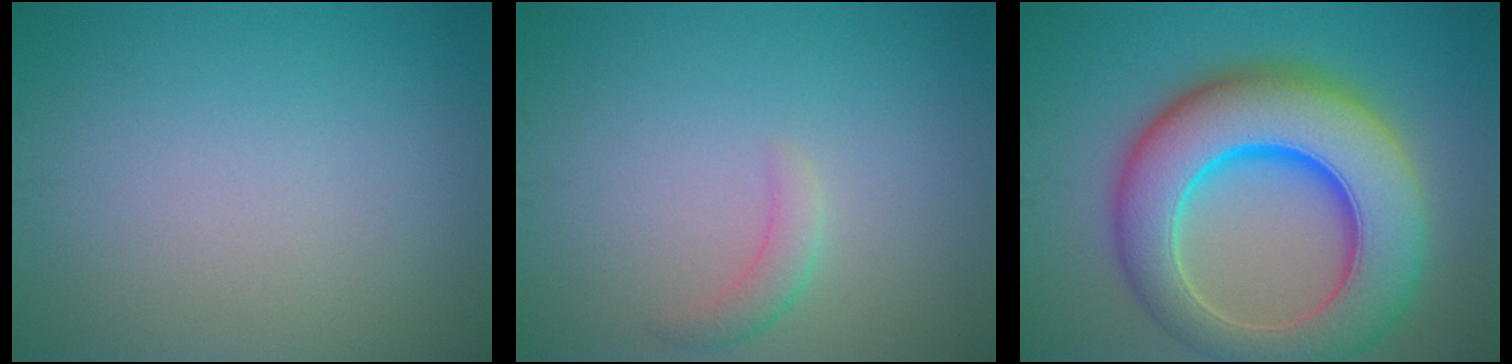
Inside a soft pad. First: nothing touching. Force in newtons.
{"total": 1.6, "press": 1.6, "slide": 0.0}
{"total": 12.6, "press": 12.6, "slide": 0.4}